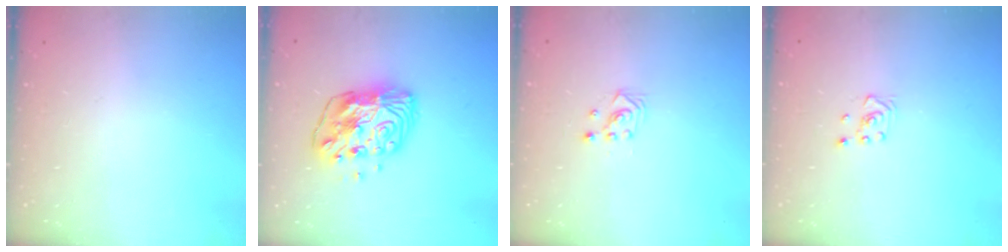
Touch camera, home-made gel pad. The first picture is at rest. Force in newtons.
{"total": 12.2, "press": 12.1, "slide": 1.1}
{"total": 2.2, "press": 2.2, "slide": 0.2}
{"total": 2.6, "press": 2.4, "slide": 1.0}